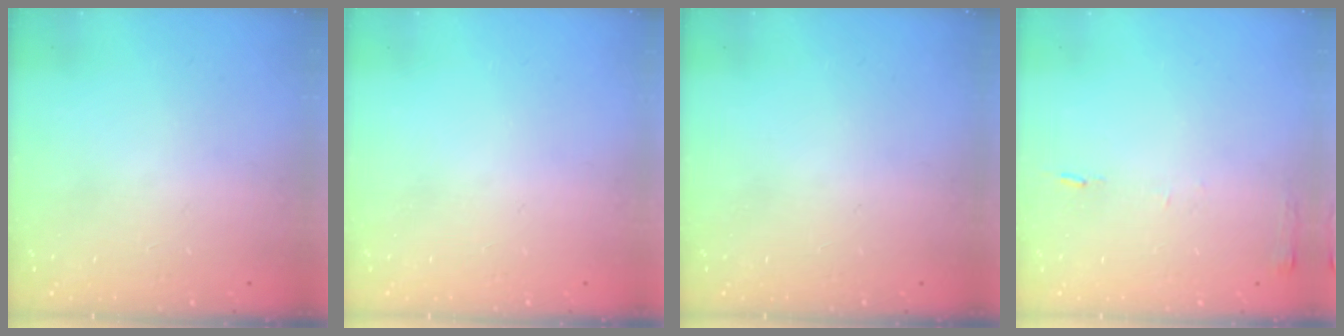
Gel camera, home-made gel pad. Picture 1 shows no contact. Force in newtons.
{"total": 0.0}
{"total": 0.0}
{"total": 5.3, "press": 5.3, "slide": 0.6}